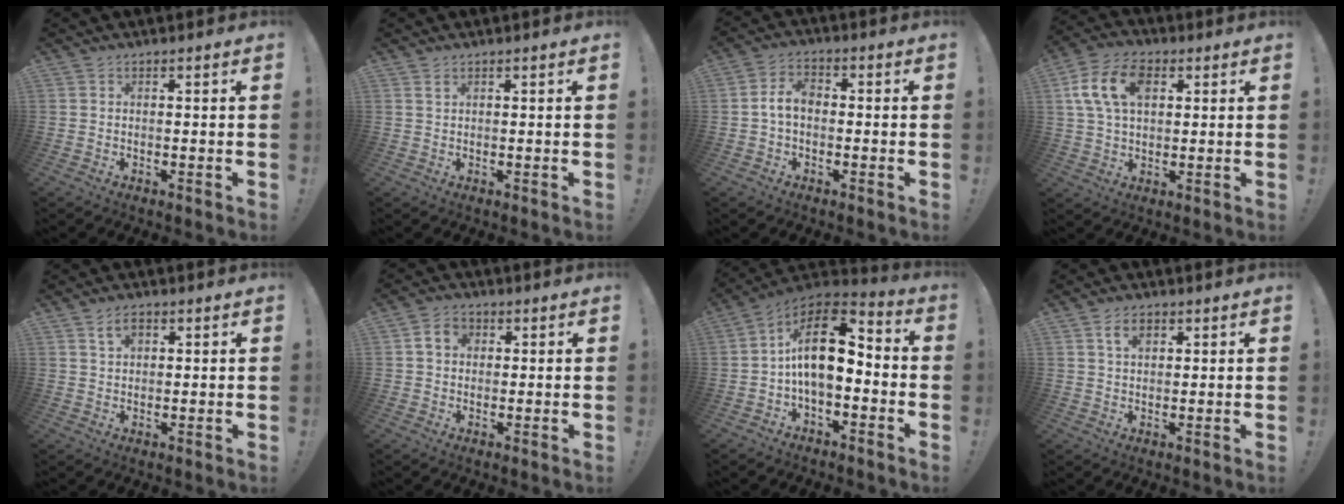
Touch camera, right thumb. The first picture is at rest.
{"total": 1.0, "force": [0.6, 0.0, 0.8], "torque": [-0.013, 0.000, 0.009]}
{"total": 6.3, "force": [-0.6, 4.1, 4.8], "torque": [-0.084, 0.012, -0.010]}
{"total": 13.3, "force": [4.0, 8.6, 9.3], "torque": [-0.176, 0.002, 0.074]}
{"total": 4.0, "force": [1.8, 2.5, 2.5], "torque": [-0.045, 0.004, 0.033]}
{"total": 5.3, "force": [1.4, 4.2, 2.9], "torque": [-0.042, 0.006, 0.026]}
{"total": 15.1, "force": [1.1, 8.1, 12.7], "torque": [-0.215, 0.003, 0.021]}
{"total": 4.4, "force": [1.9, 2.7, 2.9], "torque": [-0.044, 0.000, 0.033]}